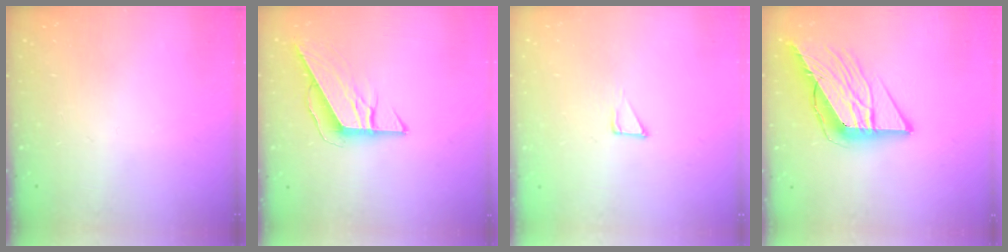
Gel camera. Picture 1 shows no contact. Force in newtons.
{"total": 8.3, "press": 8.3, "slide": 0.2}
{"total": 4.8, "press": 4.8, "slide": 0.4}
{"total": 14.7, "press": 14.6, "slide": 1.7}